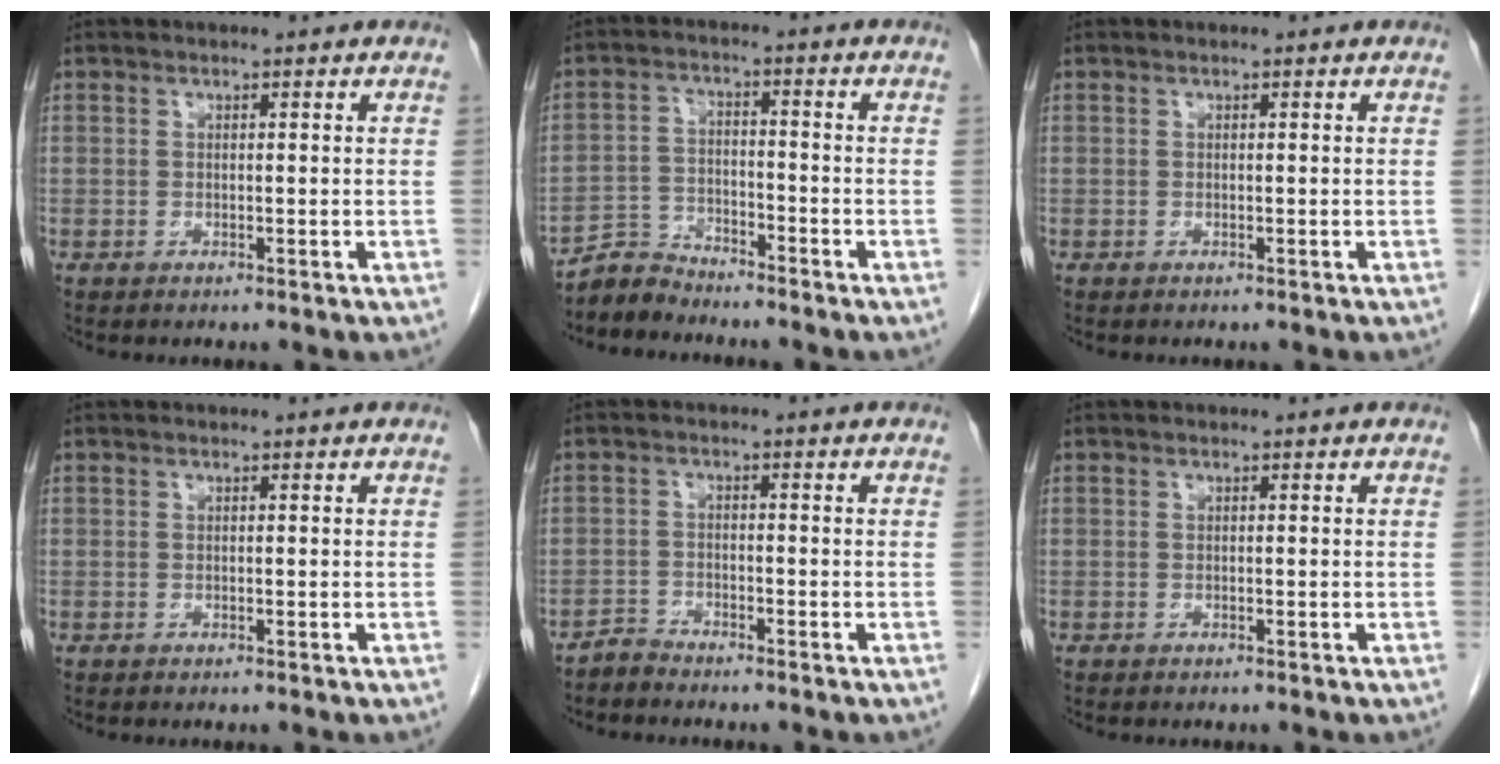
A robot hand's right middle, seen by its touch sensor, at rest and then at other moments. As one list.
[{"total": 4.6, "force": [-4.5, 0.7, -0.6], "torque": [0.010, -0.003, -0.086]}, {"total": 0.0}, {"total": 0.0}, {"total": 2.0, "force": [-1.9, 0.2, -0.3], "torque": [0.009, -0.004, -0.037]}, {"total": 0.0}]